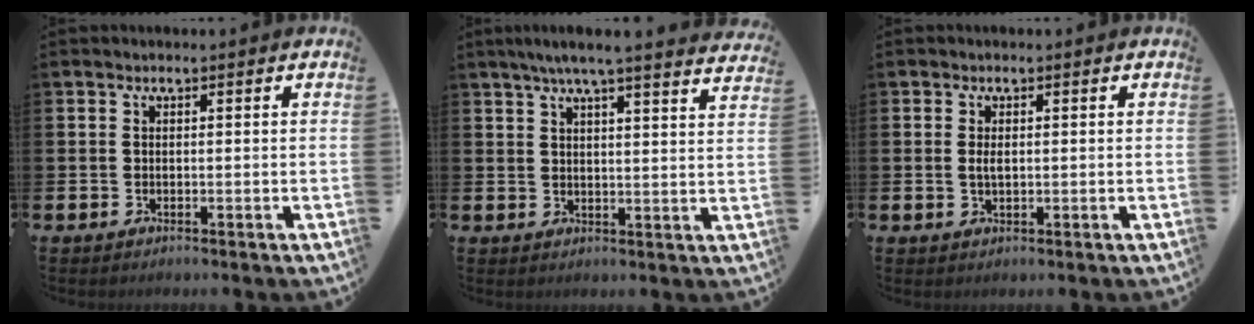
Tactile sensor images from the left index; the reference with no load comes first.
{"total": 5.7, "force": [5.2, -0.3, 2.4], "torque": [-0.050, -0.022, 0.088]}
{"total": 1.3, "force": [0.2, 0.6, 1.1], "torque": [-0.018, 0.003, 0.001]}